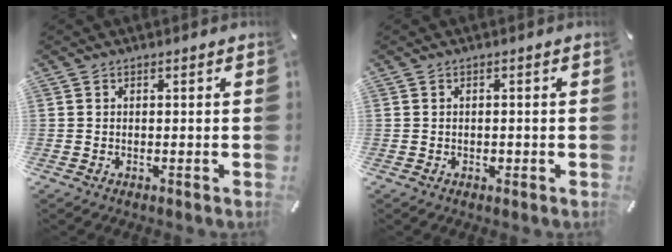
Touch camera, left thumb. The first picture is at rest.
{"total": 1.0, "force": [-0.4, 0.8, 0.5], "torque": [-0.011, 0.002, -0.008]}